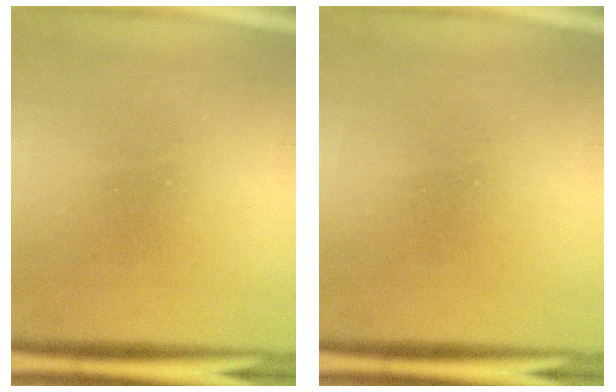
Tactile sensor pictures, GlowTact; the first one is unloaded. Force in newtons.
{"total": 0.0}